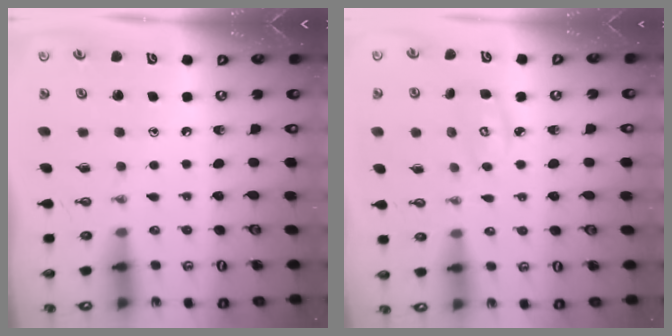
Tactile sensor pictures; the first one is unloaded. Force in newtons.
{"total": 5.1, "press": 5.1, "slide": 0.2}